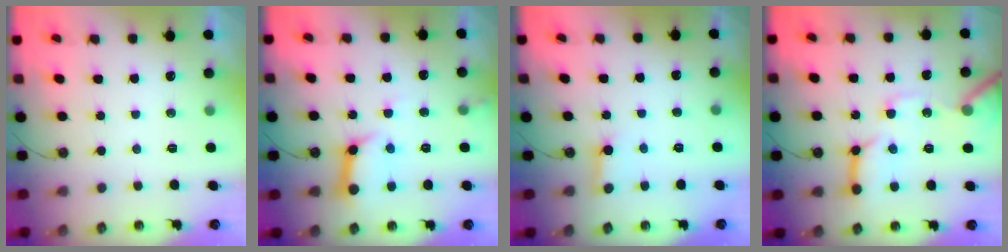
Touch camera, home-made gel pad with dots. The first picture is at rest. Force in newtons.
{"total": 11.5, "press": 11.4, "slide": 1.3}
{"total": 2.6, "press": 2.5, "slide": 0.3}
{"total": 15.8, "press": 15.7, "slide": 1.8}